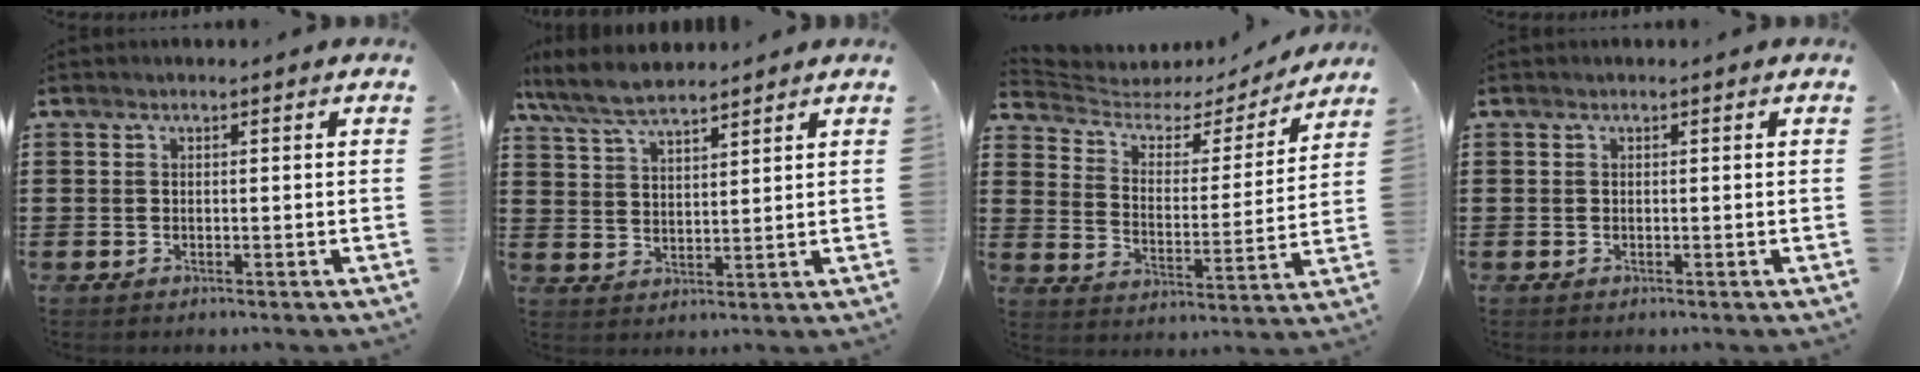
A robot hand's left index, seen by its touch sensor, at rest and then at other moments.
{"total": 6.6, "force": [5.8, 1.5, 2.8], "torque": [-0.072, -0.010, 0.108]}
{"total": 3.9, "force": [3.2, 1.9, 1.2], "torque": [-0.047, -0.020, 0.045]}
{"total": 0.0}